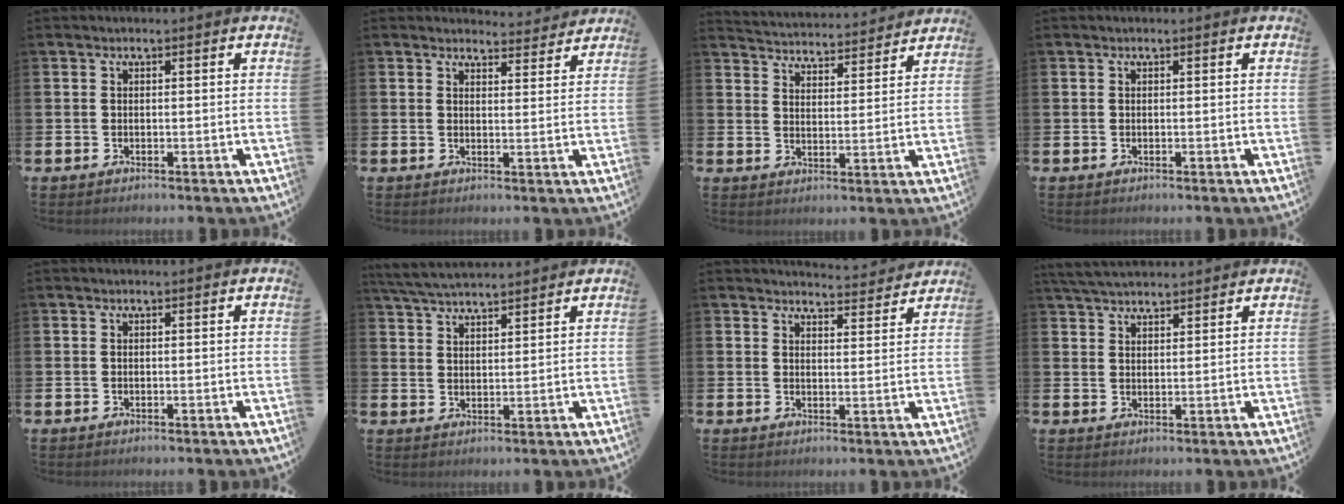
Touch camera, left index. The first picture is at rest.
{"total": 3.5, "force": [3.4, 0.6, -0.1], "torque": [0.010, -0.025, 0.059]}
{"total": 4.4, "force": [4.4, 0.4, -0.2], "torque": [-0.011, -0.044, 0.075]}
{"total": 0.0}
{"total": 0.0}
{"total": 4.6, "force": [4.4, 0.5, 1.0], "torque": [-0.037, -0.020, 0.082]}
{"total": 4.3, "force": [4.2, 0.3, 0.1], "torque": [0.004, -0.033, 0.074]}
{"total": 4.2, "force": [4.1, 0.7, 0.9], "torque": [-0.033, -0.010, 0.077]}